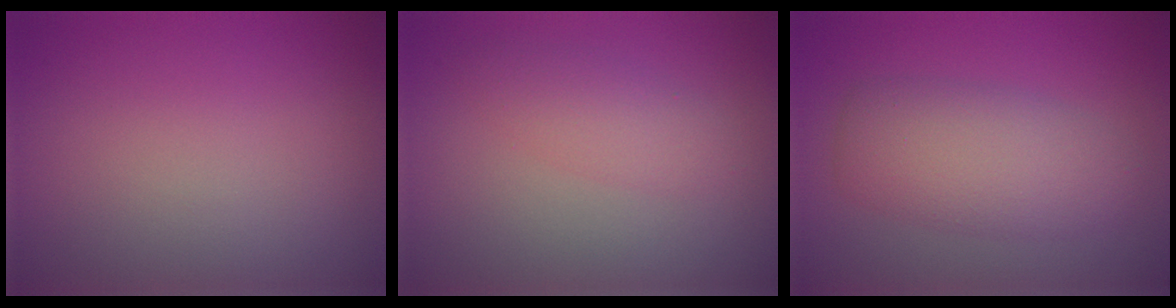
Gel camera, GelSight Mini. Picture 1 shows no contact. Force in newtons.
{"total": 2.2, "press": 2.2, "slide": 0.1}
{"total": 5.2, "press": 5.2, "slide": 0.1}